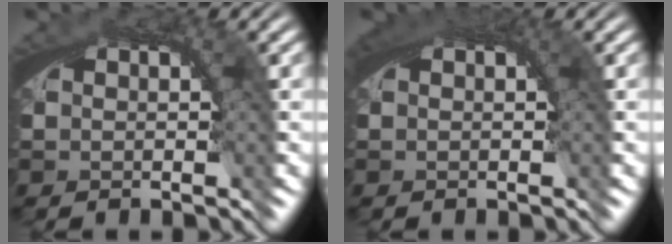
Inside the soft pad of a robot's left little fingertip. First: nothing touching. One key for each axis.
{"total": 0.9, "fx": 0.2, "fy": 0.6, "fz": 0.6, "tx": -0.011, "ty": -0.005, "tz": 0.005}